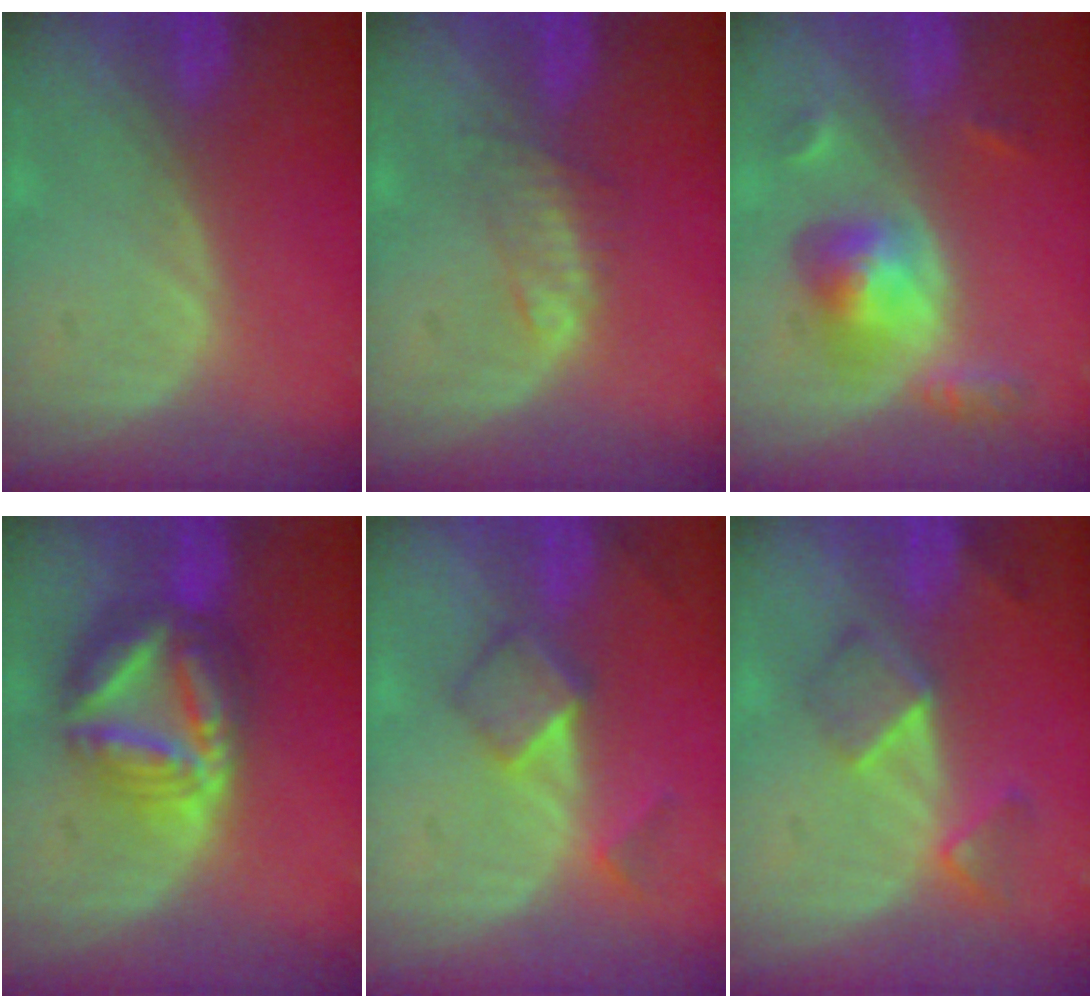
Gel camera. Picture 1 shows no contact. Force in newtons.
{"total": 2.5, "press": 2.4, "slide": 0.3}
{"total": 6.1, "press": 5.7, "slide": 2.2}
{"total": 9.1, "press": 9.1, "slide": 0.8}
{"total": 5.2, "press": 4.6, "slide": 2.4}
{"total": 5.6, "press": 4.9, "slide": 2.7}